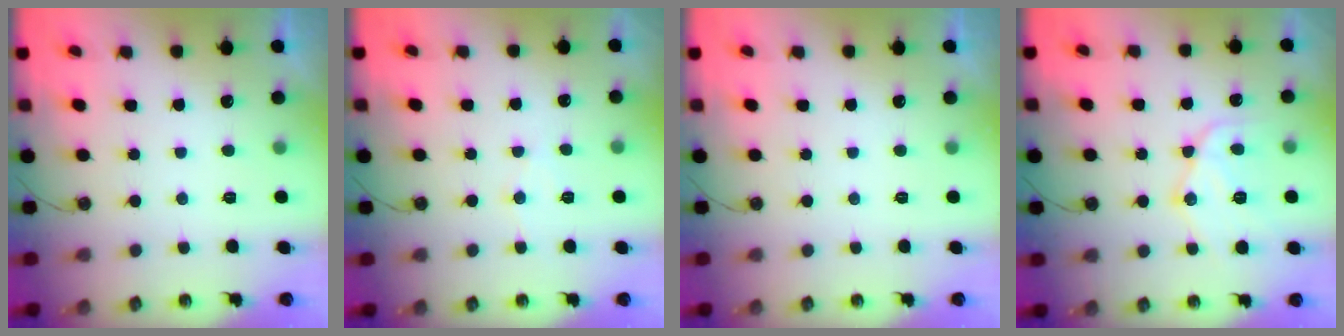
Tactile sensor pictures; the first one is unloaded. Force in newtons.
{"total": 5.9, "press": 5.8, "slide": 0.6}
{"total": 0.0}
{"total": 13.9, "press": 13.9, "slide": 1.1}